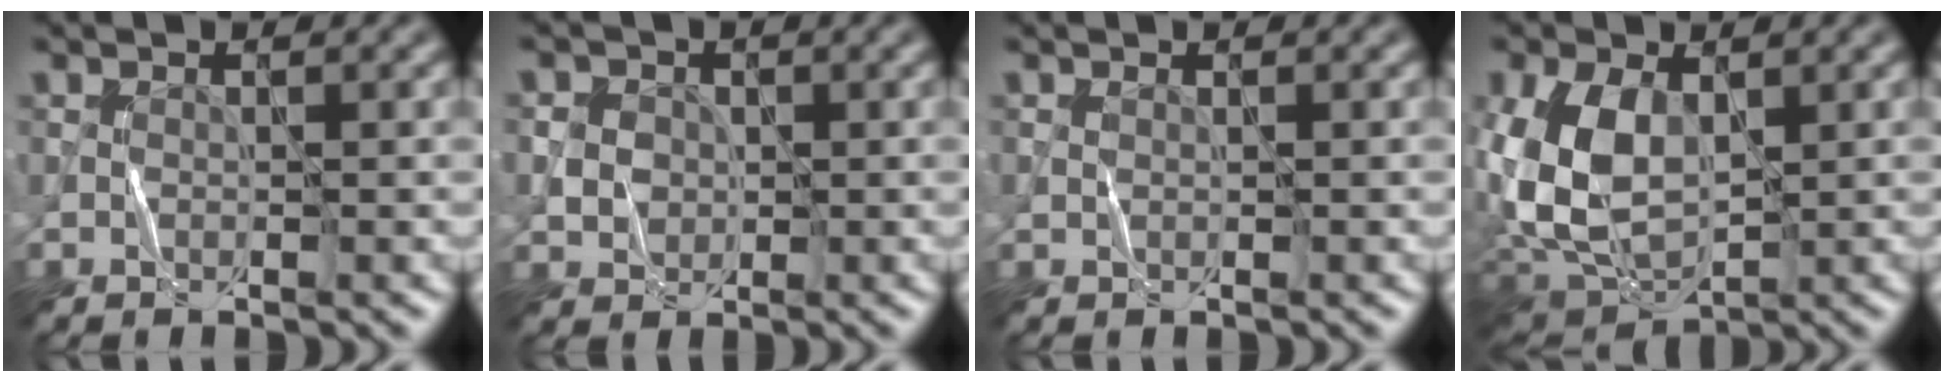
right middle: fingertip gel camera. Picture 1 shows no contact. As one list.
[{"total": 3.6, "force": [0.9, 3.2, 1.4], "torque": [-0.026, 0.007, 0.014]}, {"total": 0.0}, {"total": 9.1, "force": [0.7, 6.1, 6.8], "torque": [-0.176, -0.007, 0.016]}]